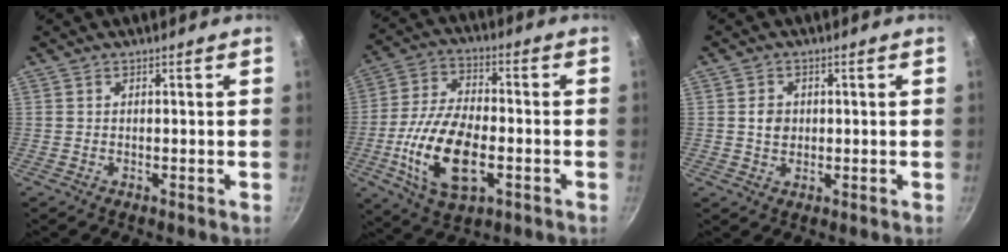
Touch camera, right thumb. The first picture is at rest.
{"total": 16.6, "force": [-4.4, 8.4, 13.7], "torque": [-0.261, 0.017, -0.082]}
{"total": 3.4, "force": [0.3, 2.7, 1.9], "torque": [-0.020, 0.004, 0.004]}